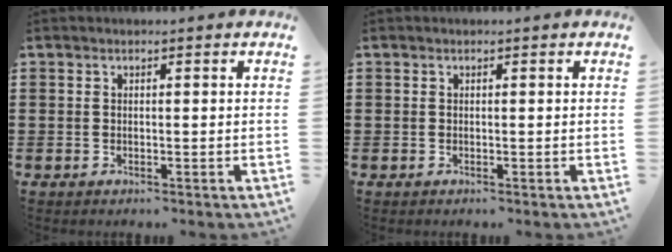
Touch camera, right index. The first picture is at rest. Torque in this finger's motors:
{"motor_torque": [0.27, 0.11, 0.04, 0.01]}